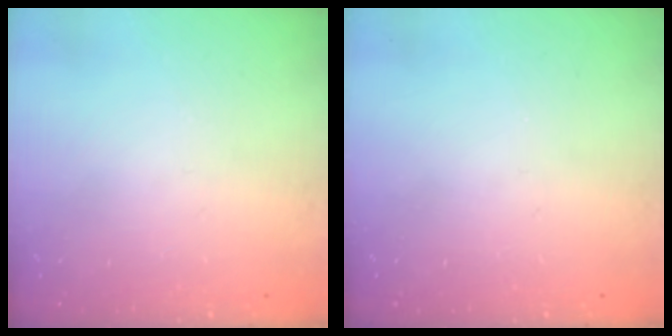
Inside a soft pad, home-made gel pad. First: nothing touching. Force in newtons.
{"total": 0.0}